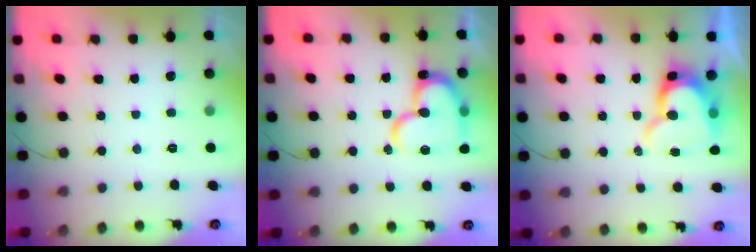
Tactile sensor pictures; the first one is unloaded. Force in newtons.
{"total": 18.8, "press": 18.8, "slide": 1.7}
{"total": 12.6, "press": 12.5, "slide": 1.4}